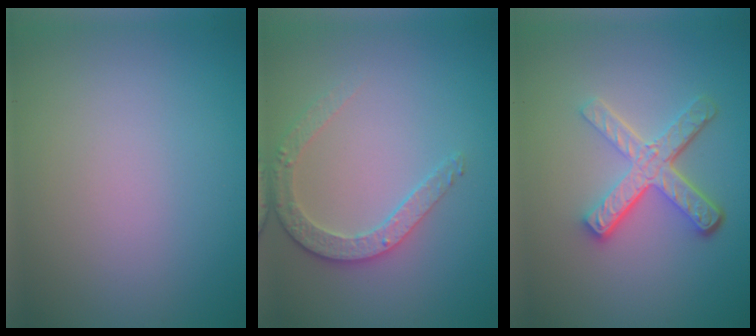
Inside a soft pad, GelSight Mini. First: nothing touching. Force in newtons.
{"total": 2.8, "press": 2.5, "slide": 1.2}
{"total": 5.0, "press": 3.5, "slide": 3.6}